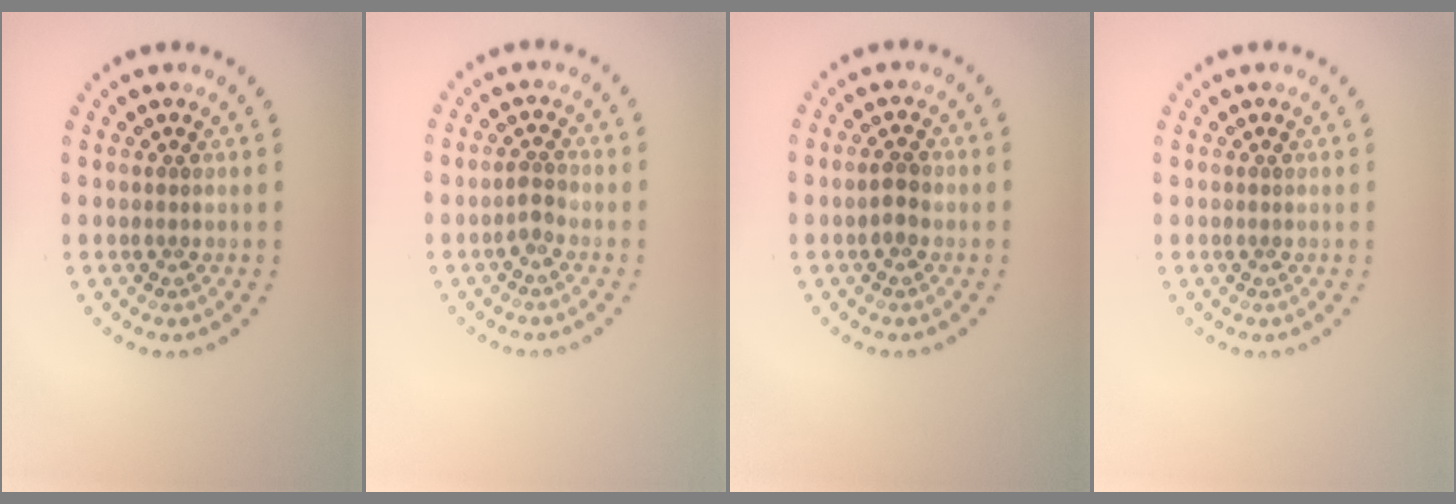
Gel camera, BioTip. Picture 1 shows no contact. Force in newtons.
{"total": 1.2, "press": 1.0, "slide": 0.6}
{"total": 1.5, "press": 1.5, "slide": 0.1}
{"total": 0.0}